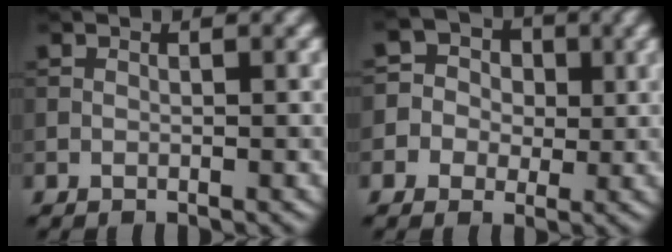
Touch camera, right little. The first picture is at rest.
{"total": 5.4, "force": [0.0, 5.2, 1.3], "torque": [-0.014, 0.034, -0.029]}